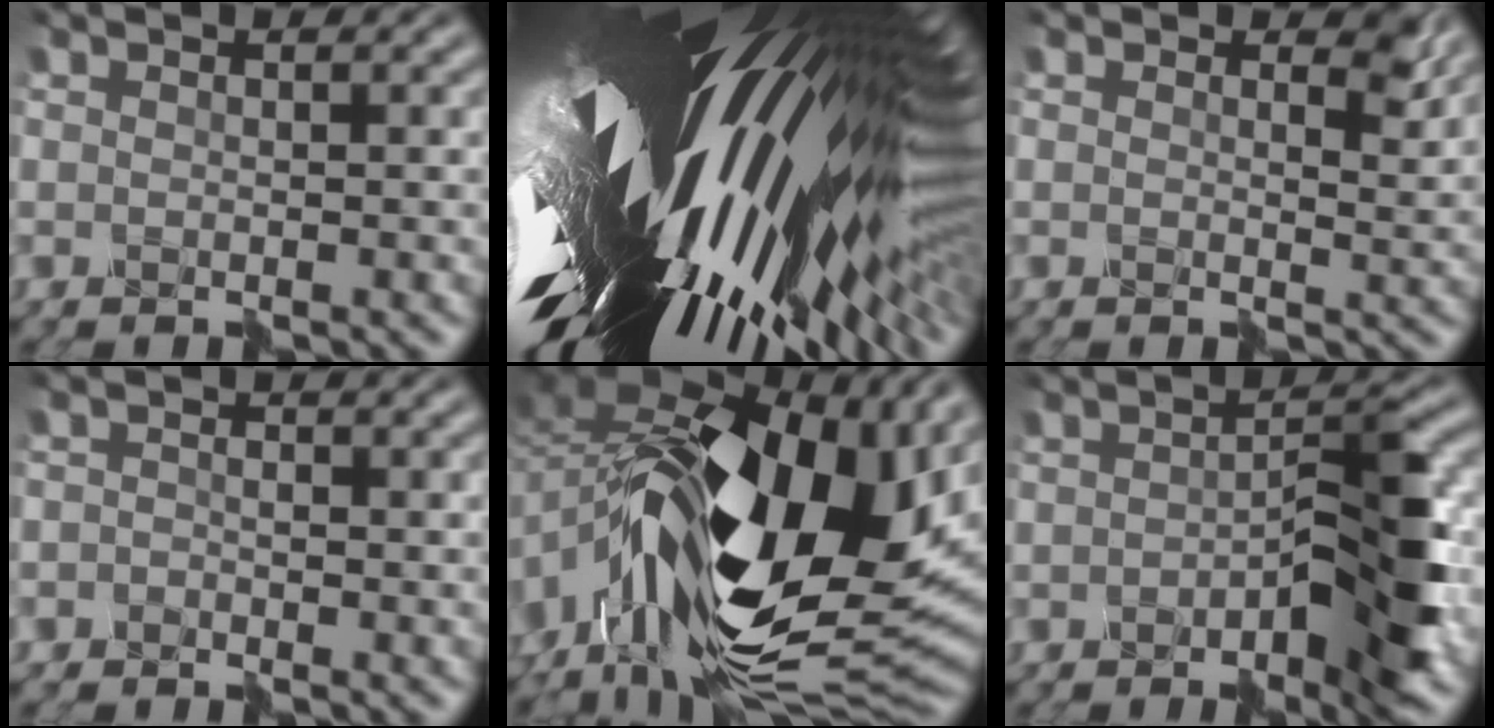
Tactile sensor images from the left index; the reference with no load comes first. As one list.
[{"total": 20.8, "force": [0.4, 8.6, 19.0], "torque": [-0.337, -0.048, -0.009]}, {"total": 2.3, "force": [1.5, 1.0, 1.4], "torque": [-0.023, 0.004, 0.016]}, {"total": 1.5, "force": [-1.2, 0.5, -0.8], "torque": [0.015, 0.005, -0.025]}, {"total": 18.2, "force": [-0.8, 10.6, 14.8], "torque": [-0.289, -0.001, -0.014]}, {"total": 6.5, "force": [-2.3, 1.6, 5.9], "torque": [-0.090, 0.013, -0.038]}]